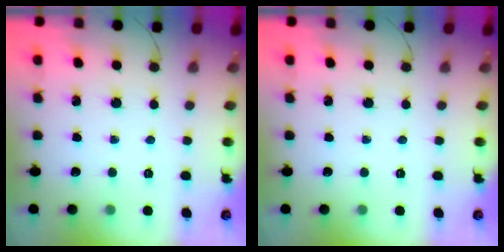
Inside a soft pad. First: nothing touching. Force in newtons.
{"total": 0.0}